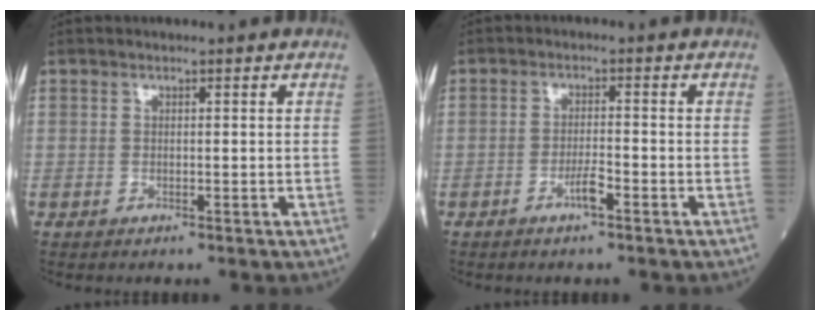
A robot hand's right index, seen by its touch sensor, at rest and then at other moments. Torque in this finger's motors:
{"motor_torque": [0.63, -0.26, 0.26, 0.07]}